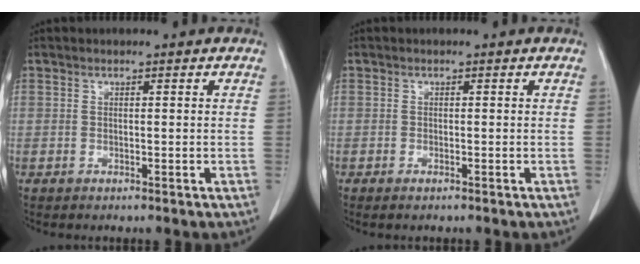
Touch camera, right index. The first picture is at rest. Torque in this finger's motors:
{"motor_torque": [0.06, -0.01, 0.06, 0.02]}